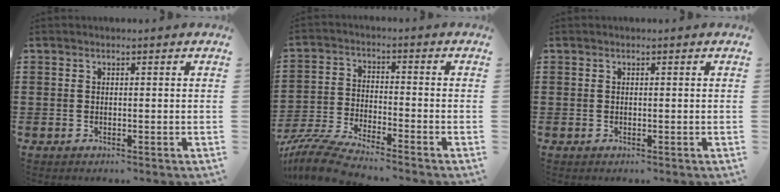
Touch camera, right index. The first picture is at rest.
{"total": 7.2, "force": [-6.8, -0.1, 2.3], "torque": [-0.063, -0.008, -0.137]}
{"total": 0.0}